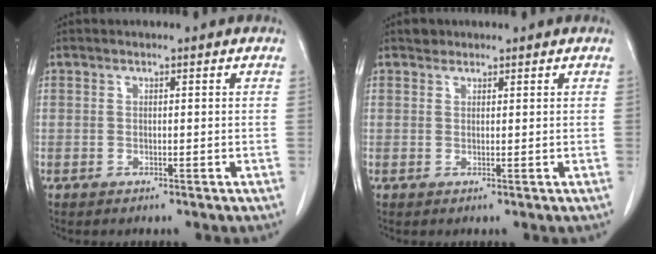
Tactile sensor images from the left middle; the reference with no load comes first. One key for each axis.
{"total": 1.0, "fx": 0.8, "fy": 0.6, "fz": 0.0, "tx": 0.002, "ty": 0.002, "tz": 0.010}